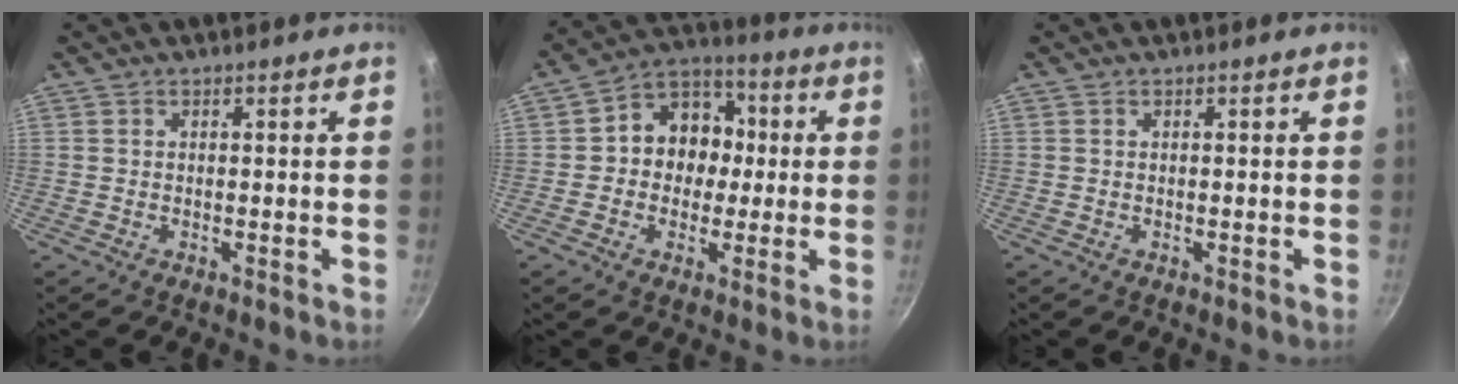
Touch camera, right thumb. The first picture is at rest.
{"total": 11.3, "force": [0.2, 9.7, 5.8], "torque": [-0.035, 0.030, -0.017]}
{"total": 0.0}